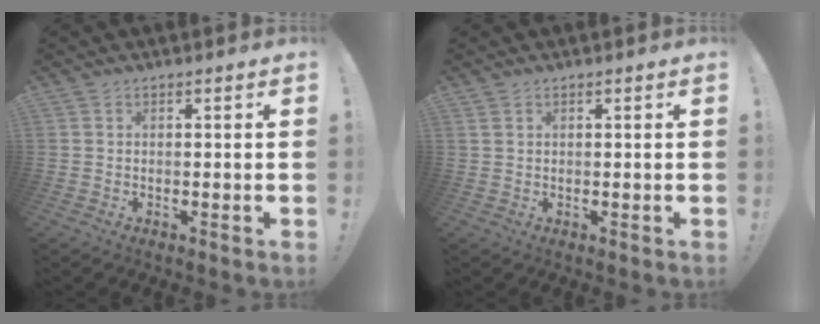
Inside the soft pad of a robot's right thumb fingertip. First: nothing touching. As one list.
[{"total": 1.1, "force": [0.6, 0.7, 0.5], "torque": [-0.017, 0.004, 0.014]}]